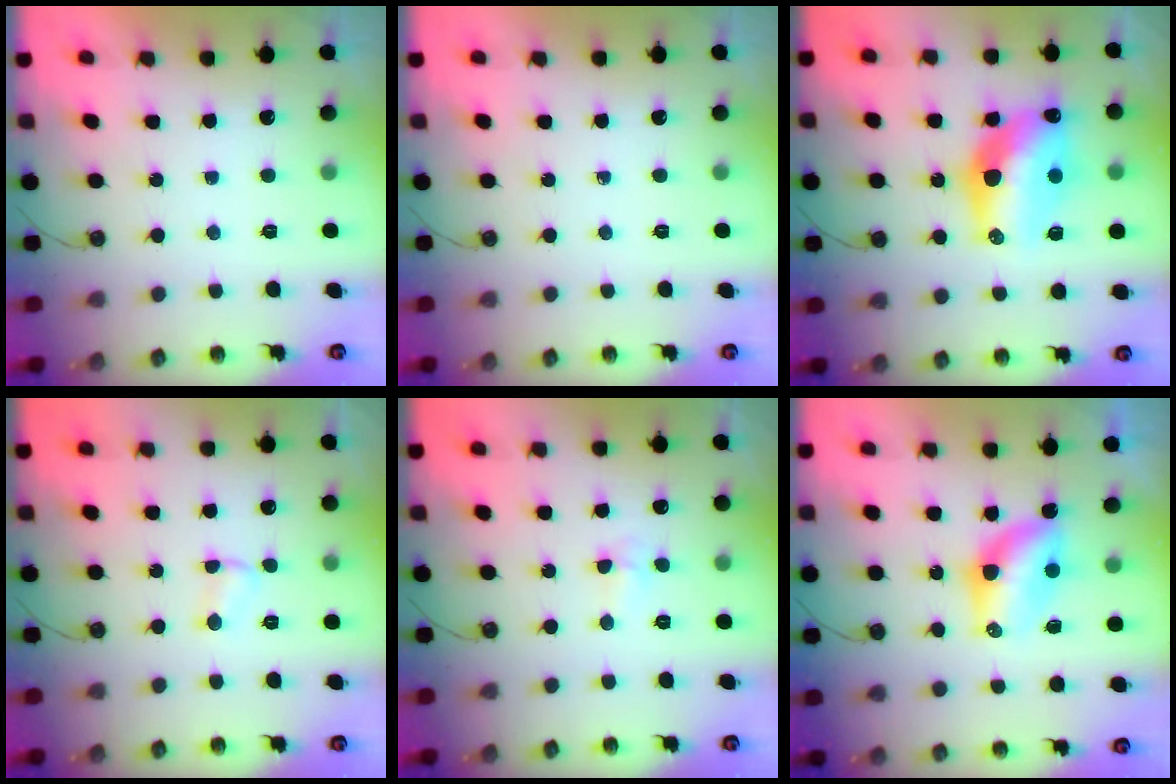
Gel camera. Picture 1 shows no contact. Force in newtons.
{"total": 0.0}
{"total": 15.9, "press": 15.5, "slide": 3.3}
{"total": 3.5, "press": 3.4, "slide": 0.4}
{"total": 2.7, "press": 2.6, "slide": 0.6}
{"total": 6.8, "press": 6.8, "slide": 0.5}